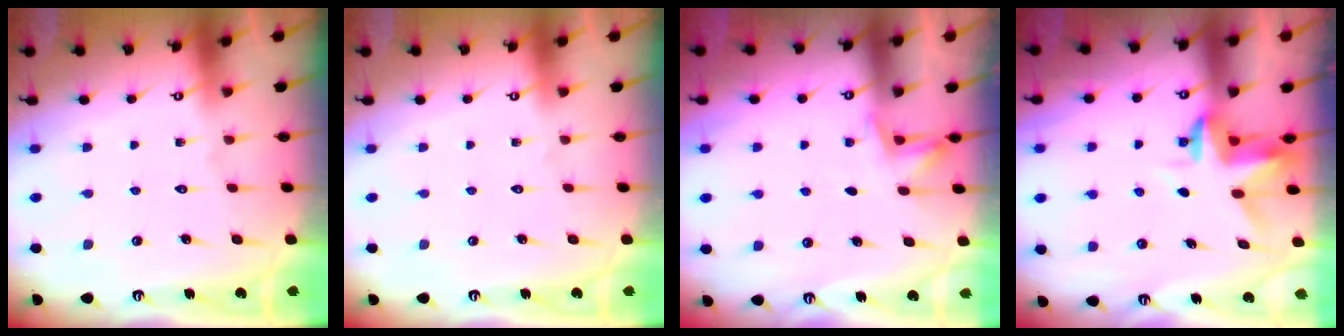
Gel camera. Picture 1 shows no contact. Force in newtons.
{"total": 0.0}
{"total": 3.7, "press": 3.4, "slide": 1.4}
{"total": 3.4, "press": 3.3, "slide": 0.4}